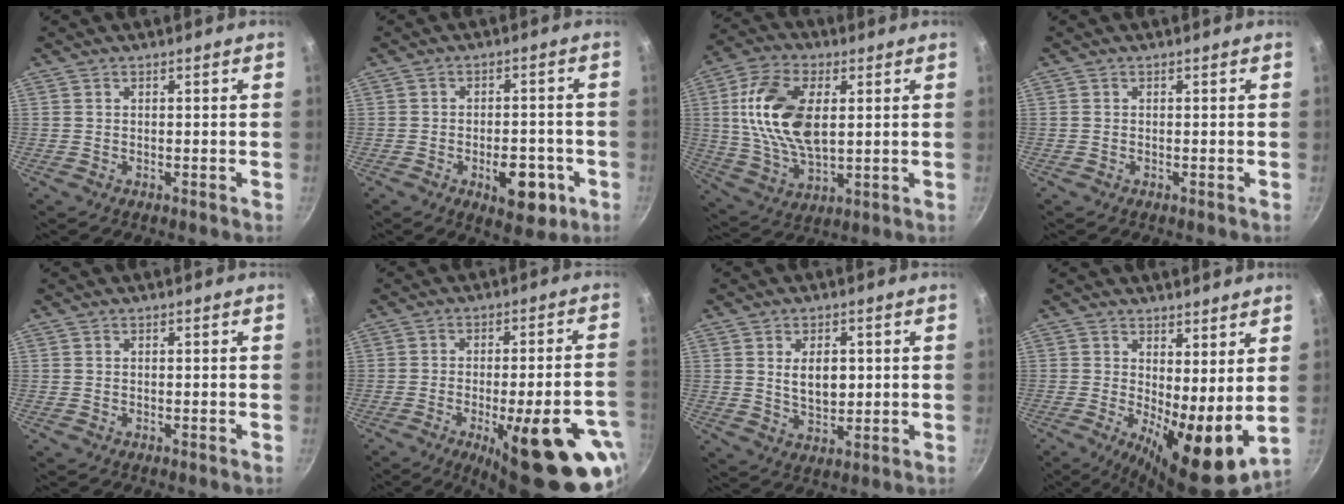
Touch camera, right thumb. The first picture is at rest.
{"total": 9.4, "force": [-3.4, 5.1, 7.2], "torque": [-0.062, 0.014, -0.039]}
{"total": 16.7, "force": [3.1, 9.2, 13.6], "torque": [-0.249, -0.004, 0.059]}
{"total": 0.0}
{"total": 0.0}
{"total": 24.1, "force": [-10.8, 7.2, 20.3], "torque": [-0.209, 0.028, -0.138]}
{"total": 6.8, "force": [1.3, 4.2, 5.2], "torque": [-0.070, -0.013, 0.028]}
{"total": 12.5, "force": [1.6, 4.7, 11.5], "torque": [-0.158, -0.031, 0.028]}